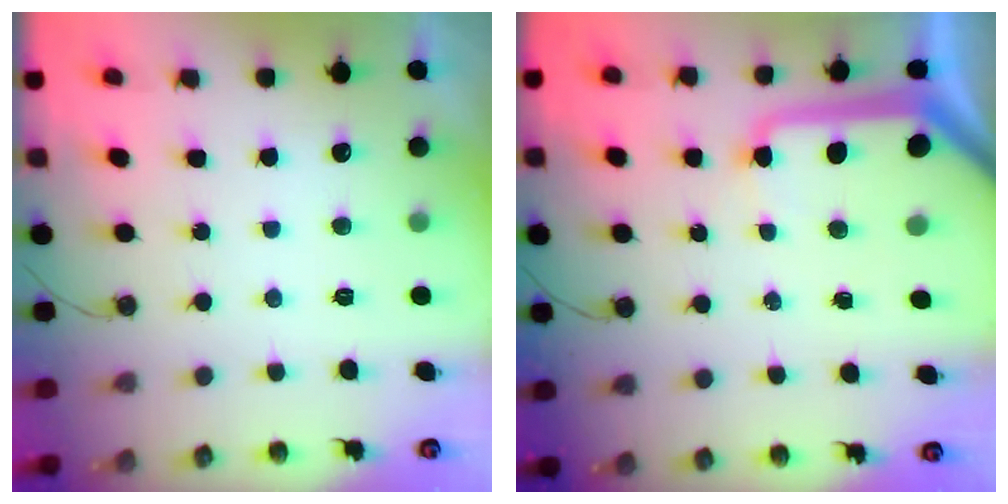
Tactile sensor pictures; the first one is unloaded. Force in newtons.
{"total": 12.6, "press": 12.5, "slide": 1.6}